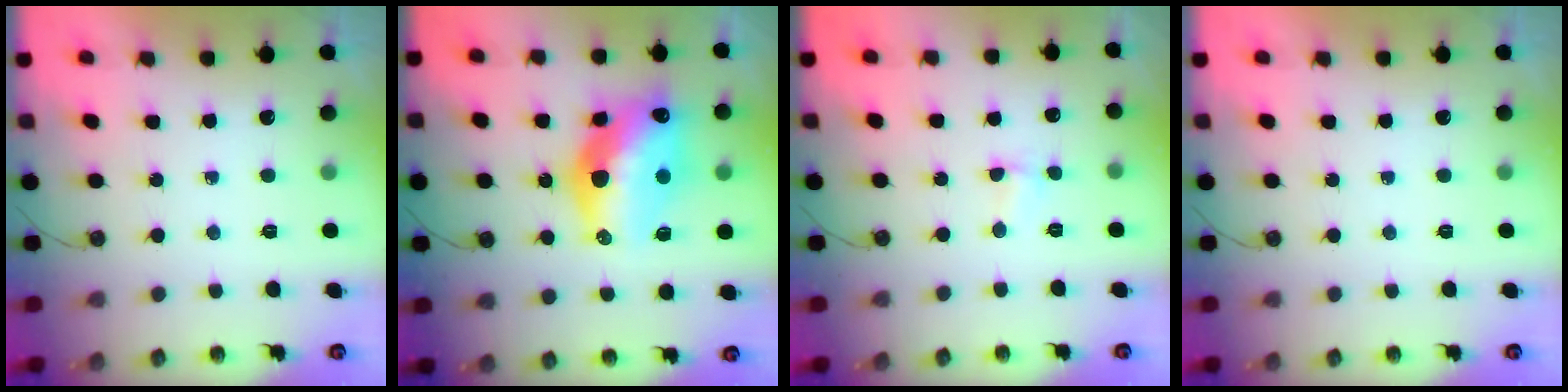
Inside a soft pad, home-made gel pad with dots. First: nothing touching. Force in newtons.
{"total": 17.8, "press": 17.7, "slide": 1.8}
{"total": 2.8, "press": 1.1, "slide": 2.5}
{"total": 0.0}